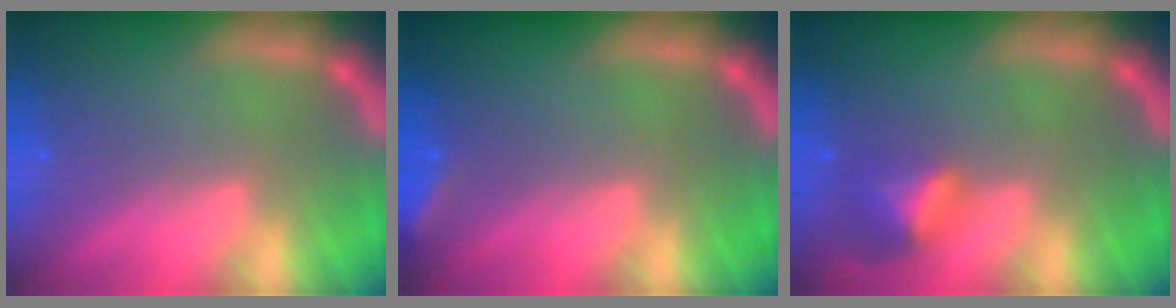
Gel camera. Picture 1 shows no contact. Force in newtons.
{"total": 2.4}
{"total": 2.9}